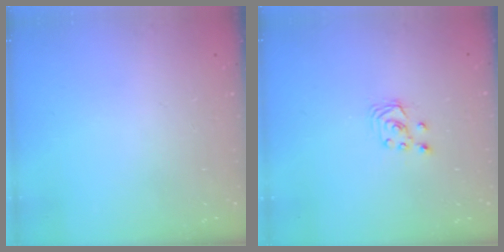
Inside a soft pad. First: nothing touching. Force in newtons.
{"total": 3.0, "press": 3.0, "slide": 0.3}